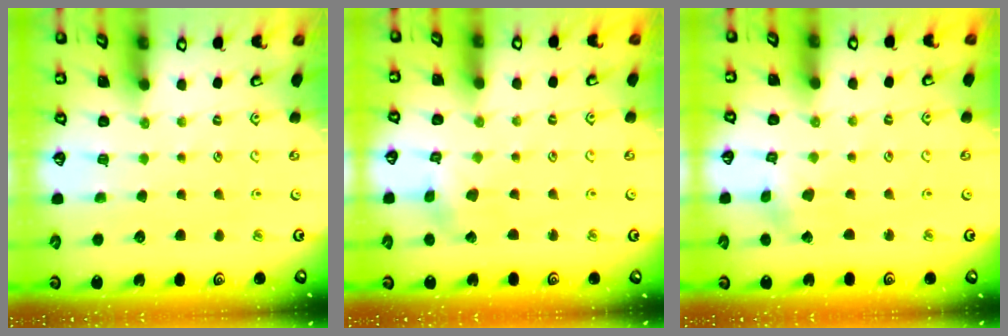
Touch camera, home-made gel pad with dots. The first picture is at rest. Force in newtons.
{"total": 2.3, "press": 2.3, "slide": 0.1}
{"total": 2.4, "press": 2.4, "slide": 0.3}